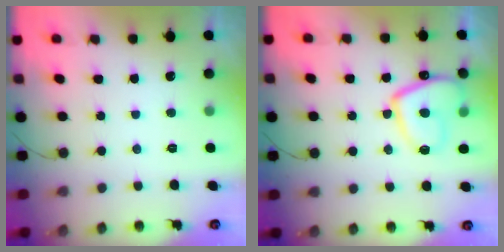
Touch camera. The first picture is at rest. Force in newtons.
{"total": 12.6, "press": 12.5, "slide": 1.5}